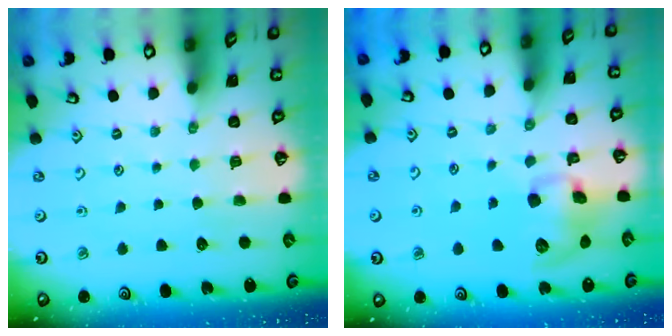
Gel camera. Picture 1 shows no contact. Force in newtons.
{"total": 10.7, "press": 10.5, "slide": 1.6}